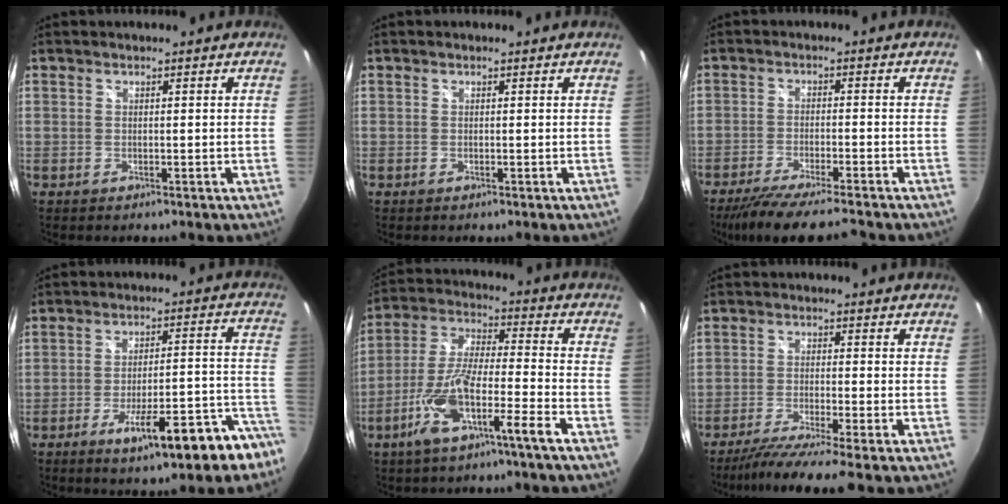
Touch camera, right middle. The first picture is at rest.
{"total": 0.0}
{"total": 10.9, "force": [-9.5, 0.2, 5.3], "torque": [-0.117, -0.023, -0.158]}
{"total": 15.3, "force": [-10.9, 2.7, 10.4], "torque": [-0.145, -0.001, -0.149]}
{"total": 11.8, "force": [-6.9, 0.8, 9.6], "torque": [-0.200, -0.002, -0.128]}
{"total": 7.7, "force": [-6.4, -1.5, 4.0], "torque": [-0.090, -0.026, -0.110]}